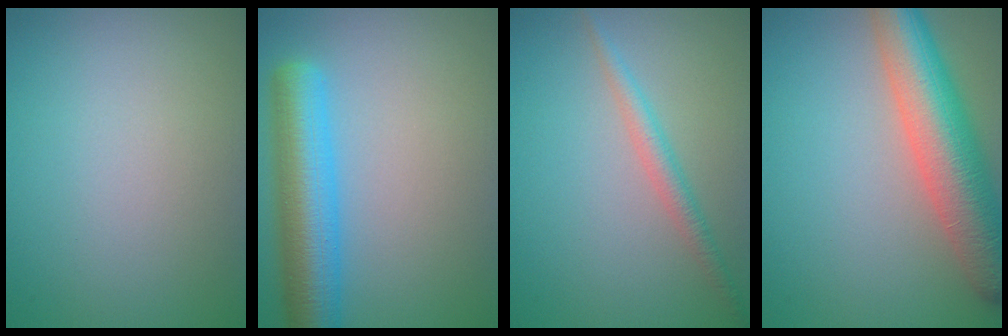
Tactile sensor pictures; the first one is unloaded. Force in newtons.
{"total": 6.8, "press": 6.8, "slide": 0.3}
{"total": 2.0, "press": 2.0, "slide": 0.1}
{"total": 8.5, "press": 8.5, "slide": 0.4}